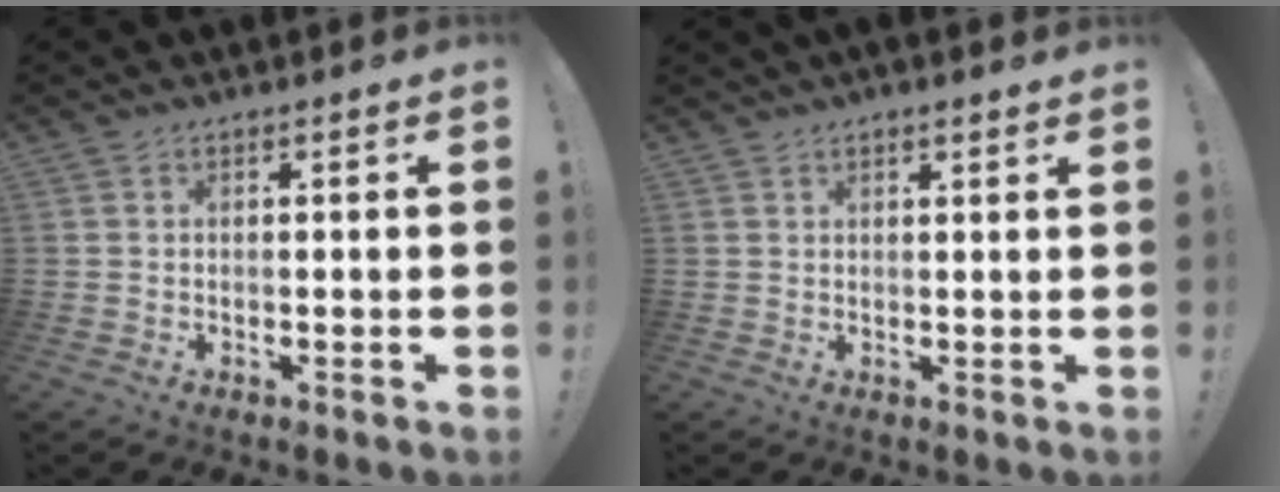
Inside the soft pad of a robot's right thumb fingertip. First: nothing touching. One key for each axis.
{"total": 1.6, "fx": 1.3, "fy": 0.2, "fz": 0.9, "tx": -0.020, "ty": -0.003, "tz": 0.024}